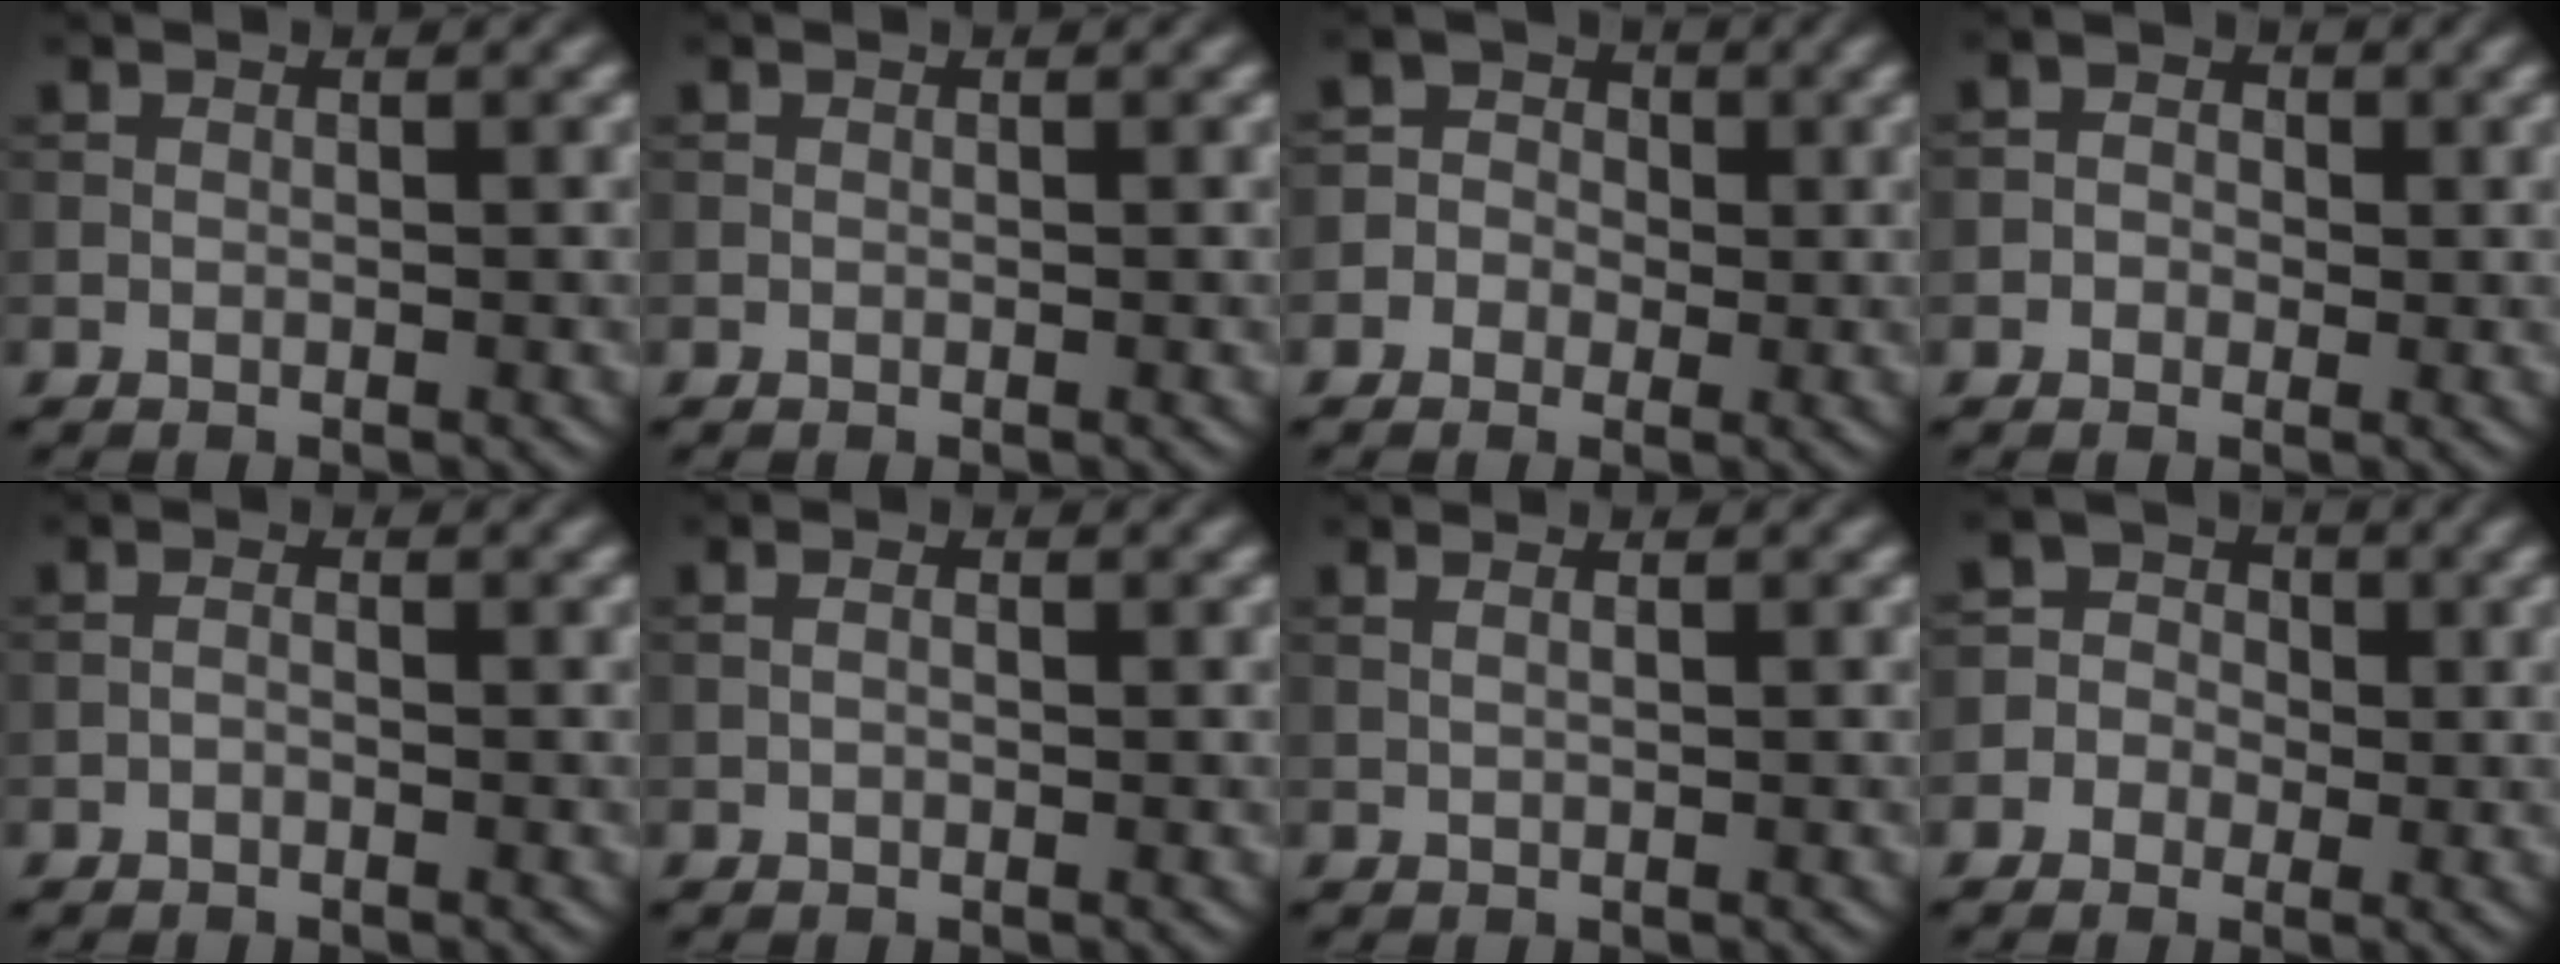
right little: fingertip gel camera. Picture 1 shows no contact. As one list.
[{"total": 0.0}, {"total": 3.4, "force": [-0.5, 3.3, 0.9], "torque": [0.007, 0.017, -0.034]}, {"total": 2.0, "force": [-0.1, 1.8, 0.8], "torque": [0.000, 0.002, -0.019]}, {"total": 0.7, "force": [-0.5, 0.2, 0.5], "torque": [-0.011, 0.000, -0.012]}, {"total": 2.0, "force": [0.6, 1.3, 1.4], "torque": [-0.014, 0.009, -0.013]}, {"total": 1.2, "force": [0.6, 0.4, 0.9], "torque": [-0.010, -0.005, 0.002]}, {"total": 3.9, "force": [-0.8, 3.7, 0.9], "torque": [0.007, 0.021, -0.039]}]